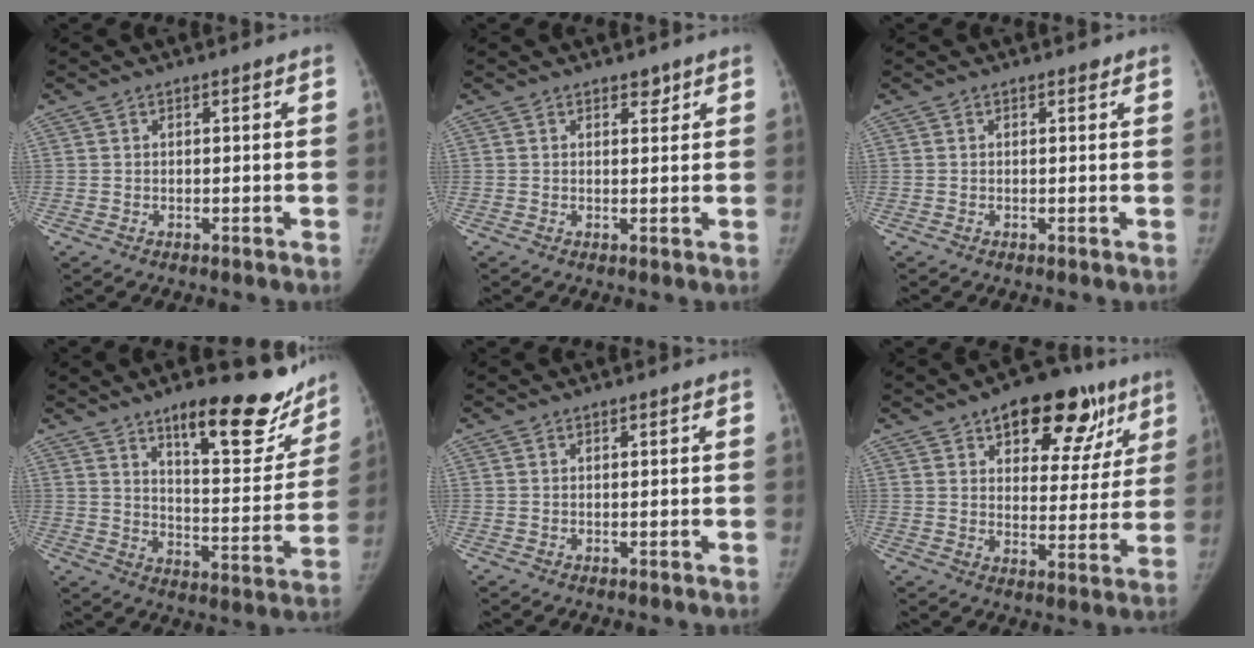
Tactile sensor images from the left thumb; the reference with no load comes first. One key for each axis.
{"total": 1.6, "fx": 1.2, "fy": 0.9, "fz": 0.6, "tx": 0.003, "ty": -0.007, "tz": 0.015}
{"total": 0.7, "fx": 0.5, "fy": 0.5, "fz": 0.3, "tx": 0.003, "ty": -0.003, "tz": 0.002}
{"total": 20.4, "fx": 14.3, "fy": 6.7, "fz": 12.9, "tx": -0.116, "ty": -0.096, "tz": 0.204}
{"total": 0.0}
{"total": 18.6, "fx": 10.5, "fy": 10.0, "fz": 11.7, "tx": -0.100, "ty": -0.018, "tz": 0.145}